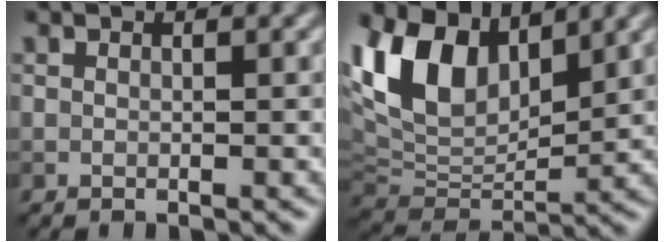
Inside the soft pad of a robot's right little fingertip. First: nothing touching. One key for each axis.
{"total": 10.4, "fx": 5.1, "fy": 5.9, "fz": 6.9, "tx": -0.152, "ty": 0.012, "tz": 0.094}